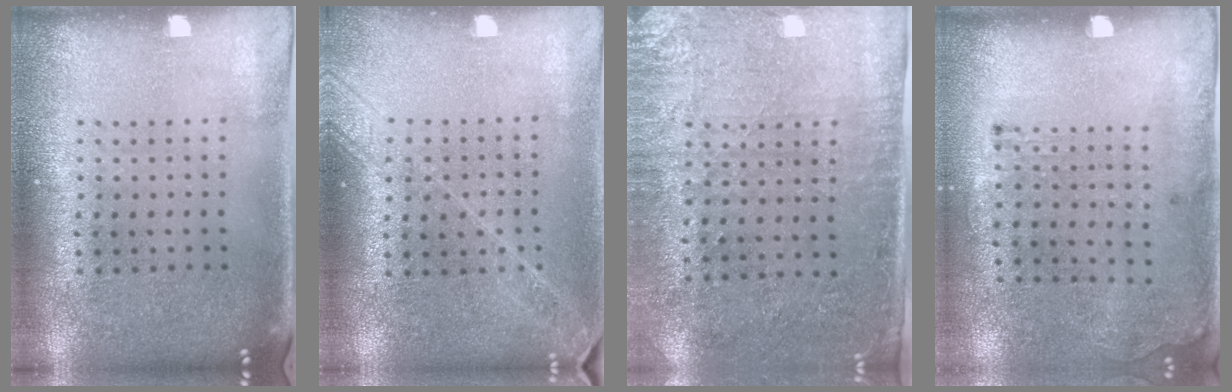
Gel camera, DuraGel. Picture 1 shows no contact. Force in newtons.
{"total": 1.7, "press": 1.4, "slide": 0.9}
{"total": 2.9, "press": 2.5, "slide": 1.5}
{"total": 1.8, "press": 1.2, "slide": 1.3}